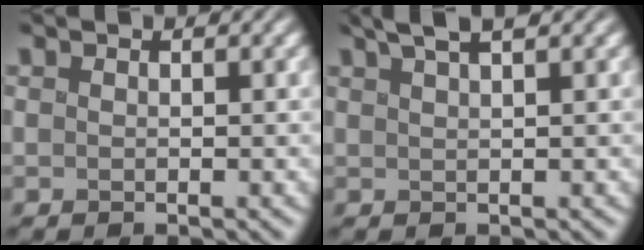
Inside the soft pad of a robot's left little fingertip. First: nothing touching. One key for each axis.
{"total": 4.5, "fx": 3.3, "fy": 0.9, "fz": 2.9, "tx": -0.039, "ty": 0.023, "tz": 0.031}